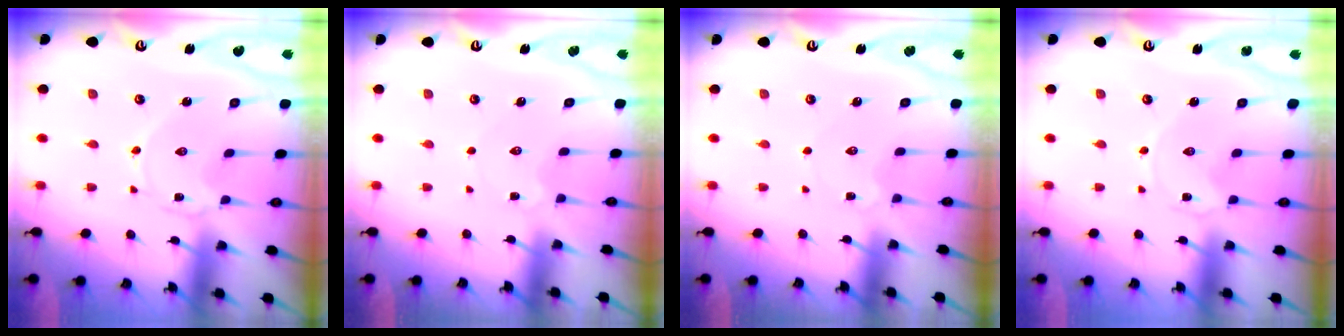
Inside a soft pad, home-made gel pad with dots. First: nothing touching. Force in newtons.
{"total": 2.6, "press": 2.6, "slide": 0.2}
{"total": 2.6, "press": 2.6, "slide": 0.2}
{"total": 0.0}